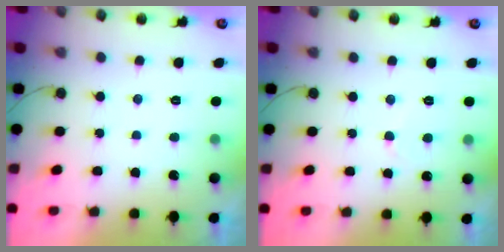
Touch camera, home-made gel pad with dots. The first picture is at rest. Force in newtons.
{"total": 2.4, "press": 2.4, "slide": 0.2}